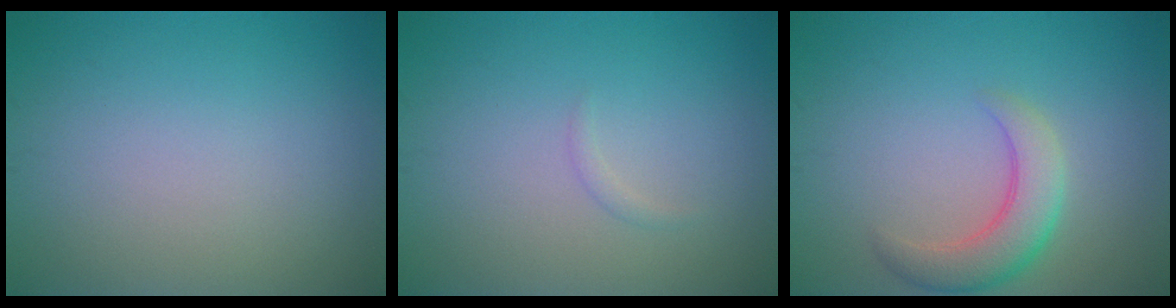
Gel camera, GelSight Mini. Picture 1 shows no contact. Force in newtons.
{"total": 0.6, "press": 0.6, "slide": 0.0}
{"total": 4.1, "press": 4.1, "slide": 0.3}